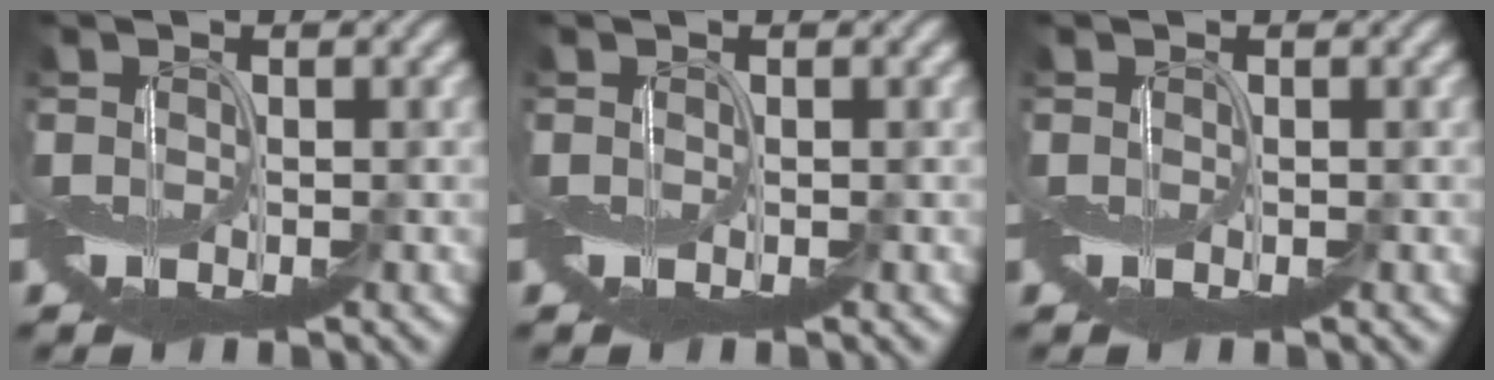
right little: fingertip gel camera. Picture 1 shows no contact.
{"total": 0.0}
{"total": 0.0}